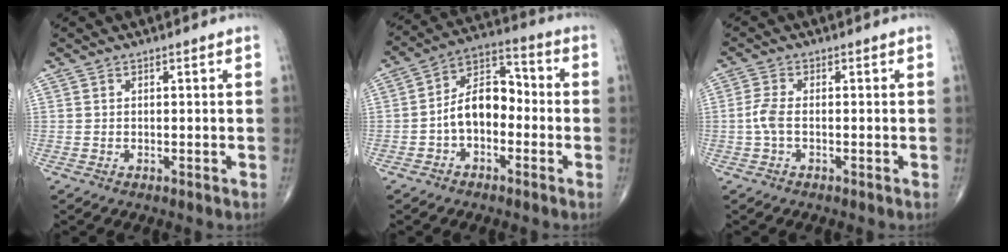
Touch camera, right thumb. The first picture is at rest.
{"total": 10.2, "force": [-2.1, 6.5, 7.6], "torque": [-0.108, 0.043, -0.051]}
{"total": 3.1, "force": [-0.6, 1.3, 2.8], "torque": [-0.074, 0.003, -0.017]}